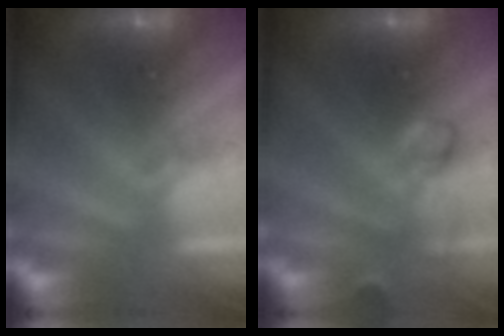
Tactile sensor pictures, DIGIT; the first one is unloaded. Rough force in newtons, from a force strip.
{"total": 2.9}